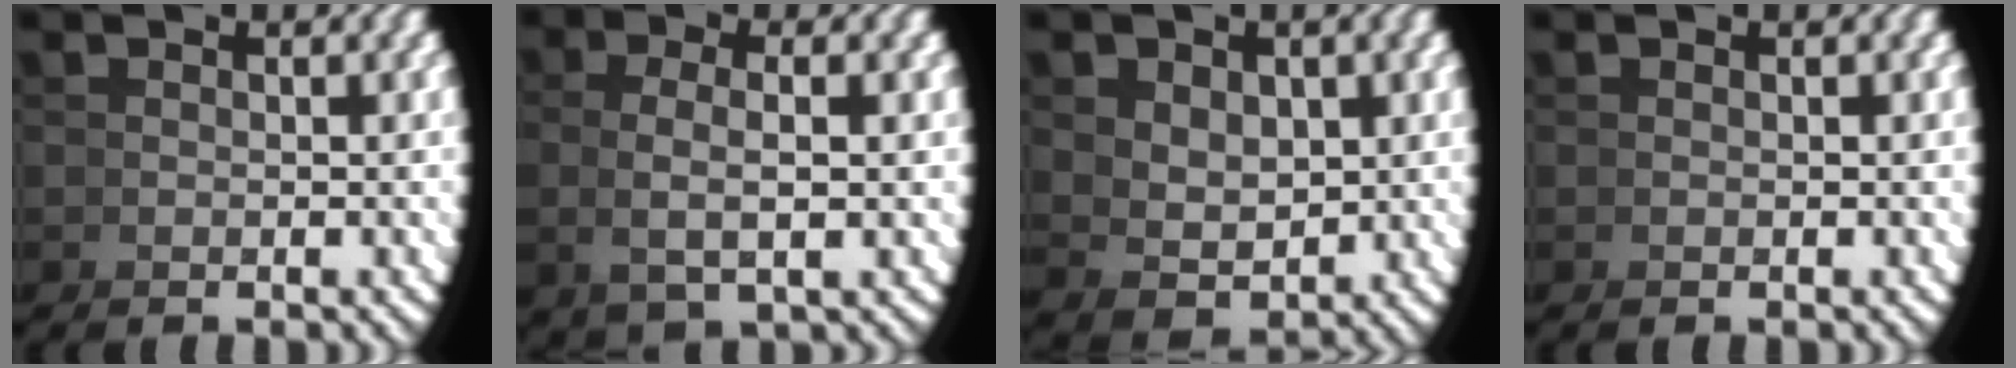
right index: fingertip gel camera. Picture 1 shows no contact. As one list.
[{"total": 3.2, "force": [0.9, 0.5, 3.0], "torque": [-0.053, 0.008, 0.022]}, {"total": 3.0, "force": [1.0, 1.9, 2.2], "torque": [-0.039, -0.011, 0.035]}, {"total": 0.0}]